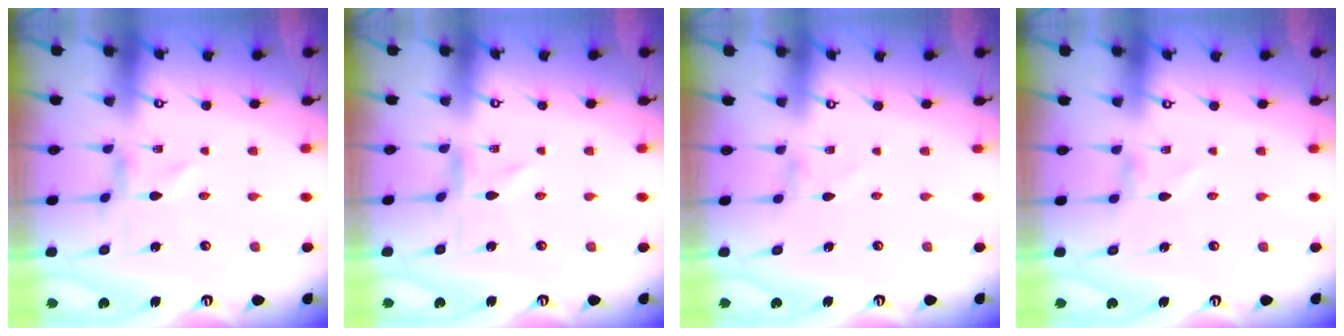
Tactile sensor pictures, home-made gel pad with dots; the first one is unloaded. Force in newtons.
{"total": 0.0}
{"total": 1.2, "press": 1.2, "slide": 0.1}
{"total": 0.0}